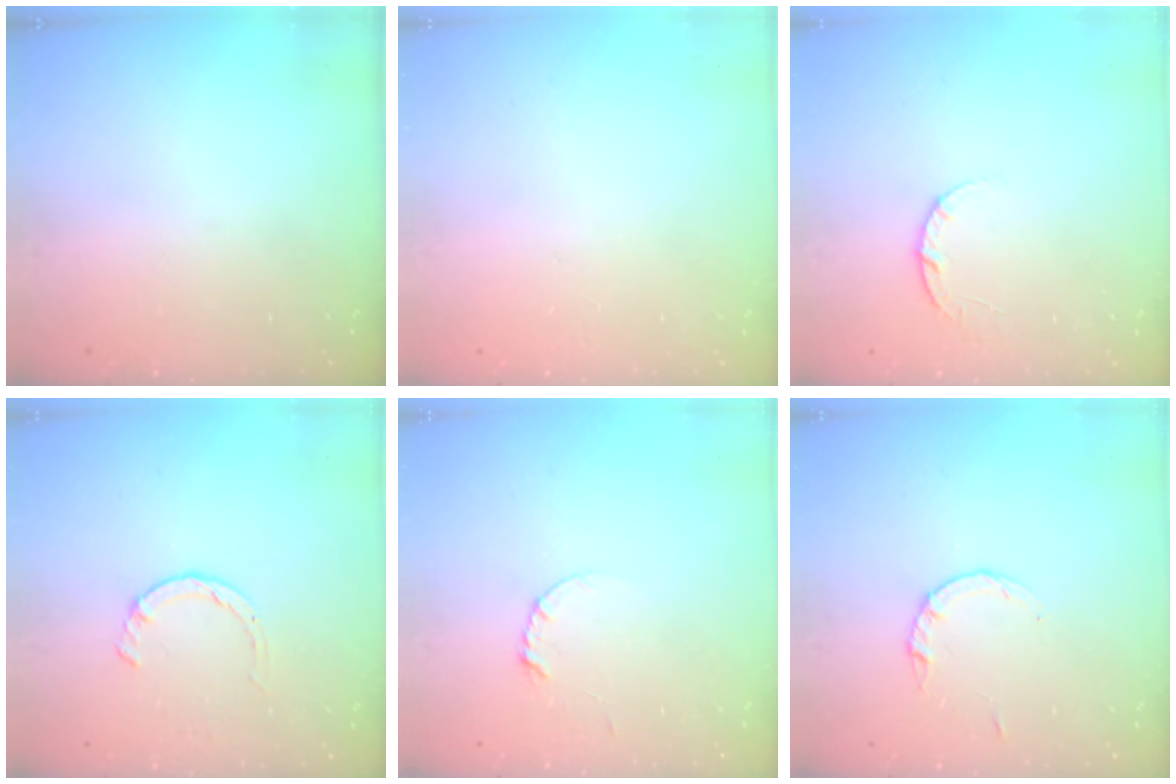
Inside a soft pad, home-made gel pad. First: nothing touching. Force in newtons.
{"total": 2.5, "press": 2.5, "slide": 0.2}
{"total": 3.2, "press": 3.1, "slide": 0.5}
{"total": 1.4, "press": 1.3, "slide": 0.3}
{"total": 3.5, "press": 3.5, "slide": 0.4}
{"total": 2.8, "press": 2.8, "slide": 0.4}